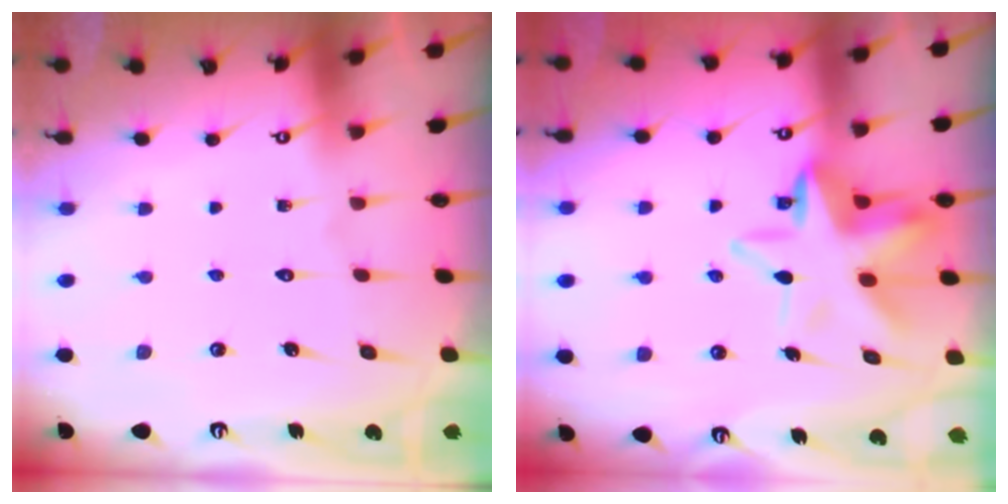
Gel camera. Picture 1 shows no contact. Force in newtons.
{"total": 11.6, "press": 11.2, "slide": 3.0}